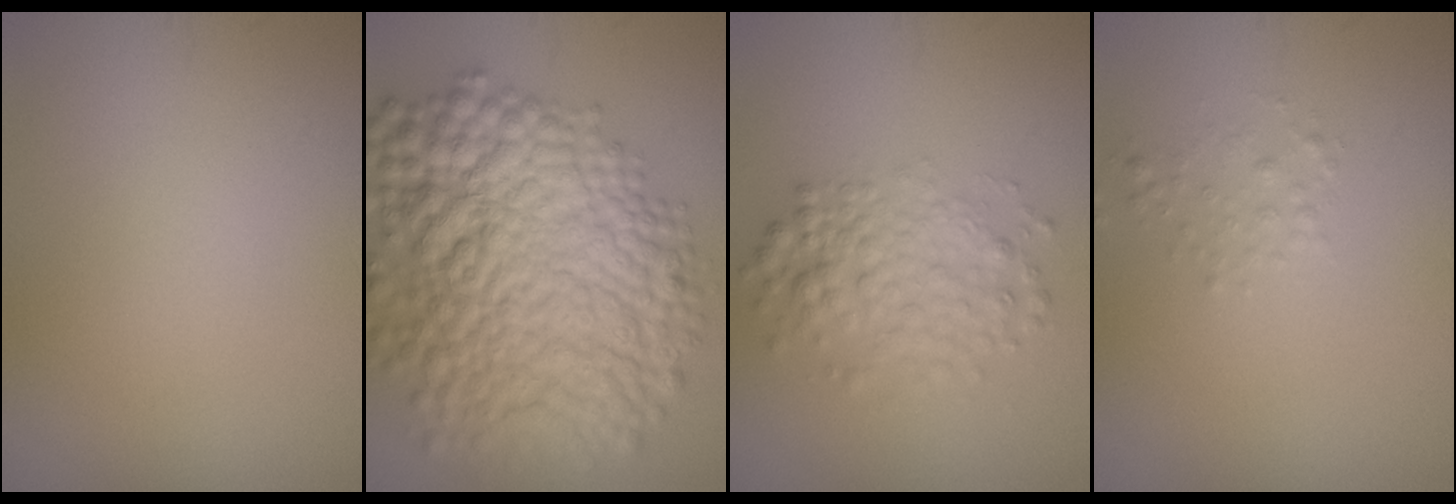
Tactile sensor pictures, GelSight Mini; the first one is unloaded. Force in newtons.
{"total": 13.9, "press": 13.9, "slide": 0.3}
{"total": 3.9, "press": 3.9, "slide": 0.1}
{"total": 1.1, "press": 1.1, "slide": 0.1}